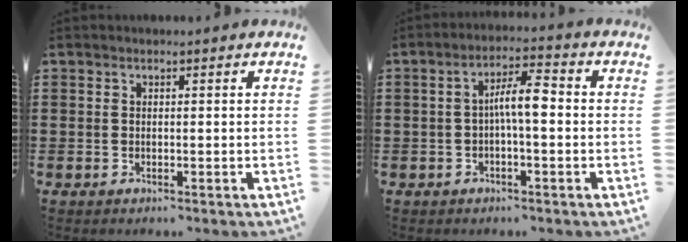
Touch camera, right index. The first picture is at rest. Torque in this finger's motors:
{"motor_torque": [1.28, -0.45, 0.23, 0.14]}